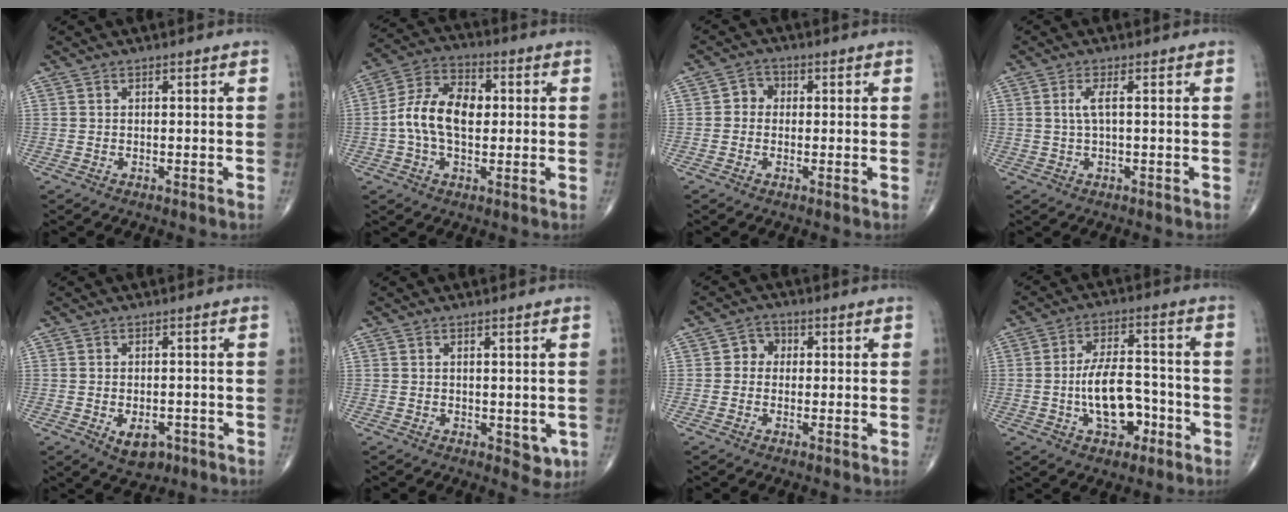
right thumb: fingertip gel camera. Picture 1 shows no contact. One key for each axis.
{"total": 11.7, "fx": 0.1, "fy": 7.2, "fz": 9.2, "tx": -0.168, "ty": 0.027, "tz": -0.006}
{"total": 2.9, "fx": 0.0, "fy": 2.6, "fz": 1.3, "tx": 0.001, "ty": 0.009, "tz": -0.011}
{"total": 2.5, "fx": 0.4, "fy": 0.4, "fz": 2.4, "tx": -0.064, "ty": 0.005, "tz": 0.009}
{"total": 4.7, "fx": -1.7, "fy": 2.9, "fz": 3.2, "tx": -0.038, "ty": 0.005, "tz": -0.016}
{"total": 3.0, "fx": -0.1, "fy": 1.8, "fz": 2.4, "tx": -0.014, "ty": -0.005, "tz": 0.005}
{"total": 3.2, "fx": 0.2, "fy": 2.9, "fz": 1.4, "tx": 0.003, "ty": 0.009, "tz": -0.007}
{"total": 11.1, "fx": -3.1, "fy": 6.2, "fz": 8.7, "tx": -0.125, "ty": 0.034, "tz": -0.049}